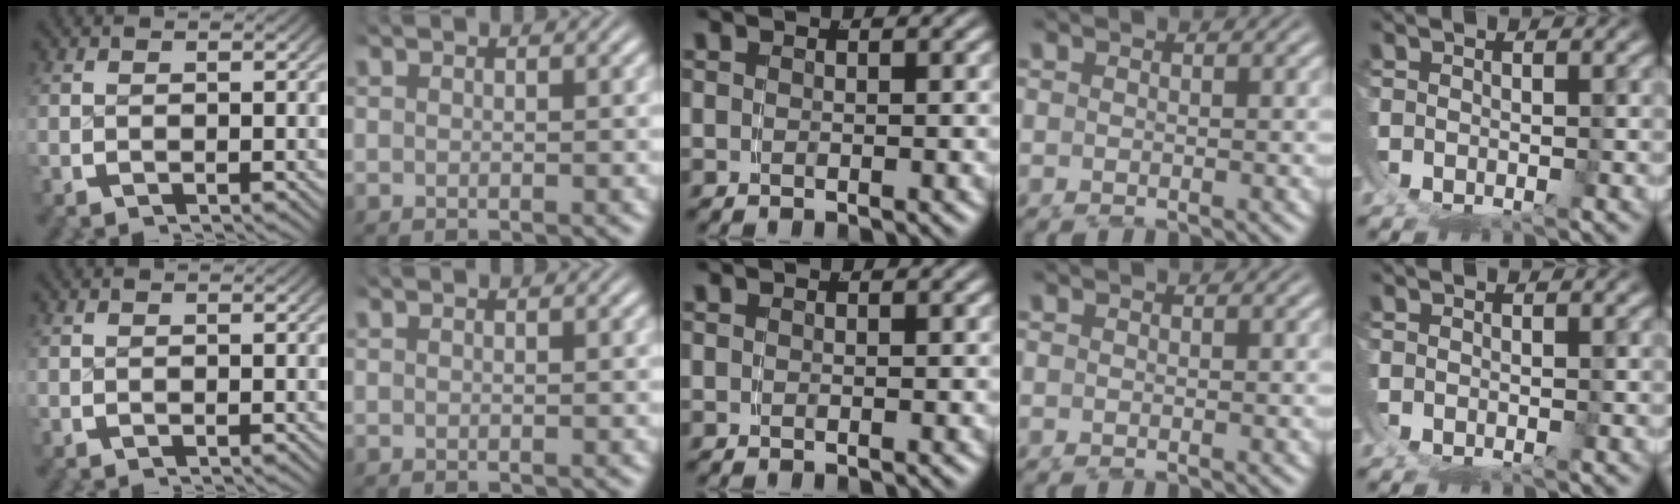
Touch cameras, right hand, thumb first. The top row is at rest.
{}